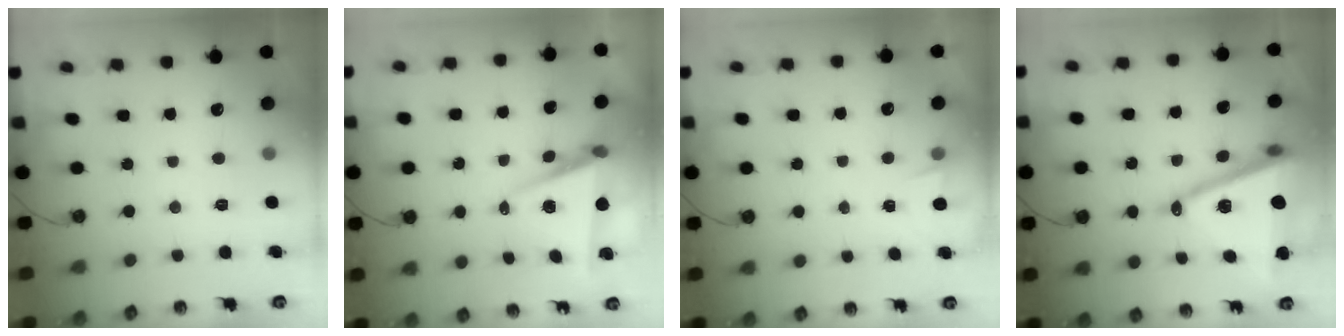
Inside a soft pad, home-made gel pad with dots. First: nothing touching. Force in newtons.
{"total": 6.1, "press": 4.4, "slide": 4.2}
{"total": 1.5, "press": 0.9, "slide": 1.2}
{"total": 18.2, "press": 17.8, "slide": 3.8}